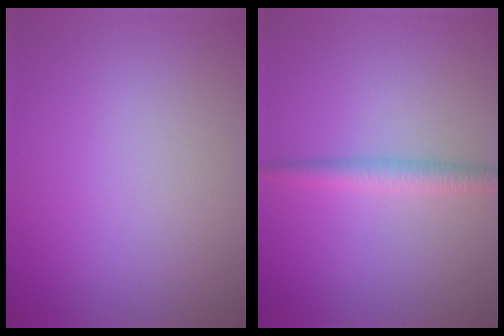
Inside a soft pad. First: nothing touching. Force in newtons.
{"total": 2.1, "press": 2.1, "slide": 0.0}